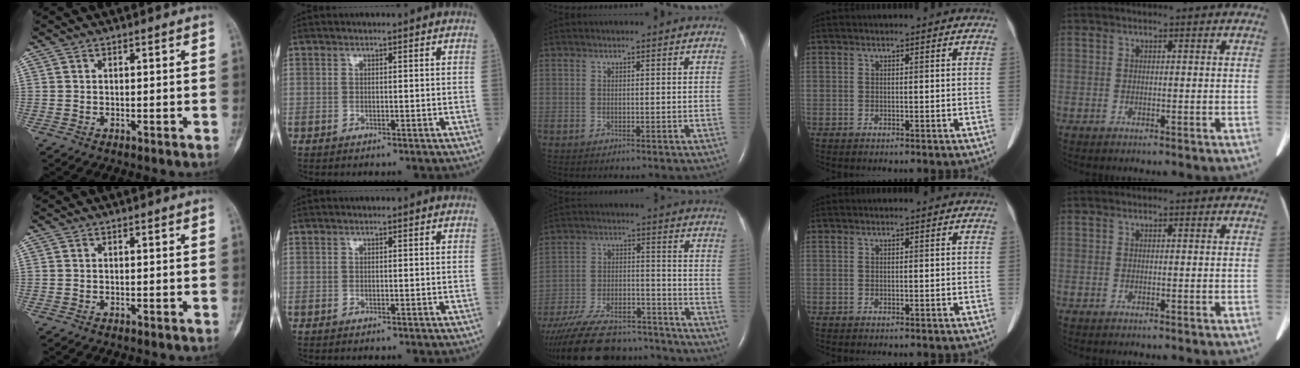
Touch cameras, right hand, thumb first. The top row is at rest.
{"middle": {"total": 23.2, "force": [-20.4, 6.4, 9.1], "torque": [-0.186, -0.013, -0.307]}}